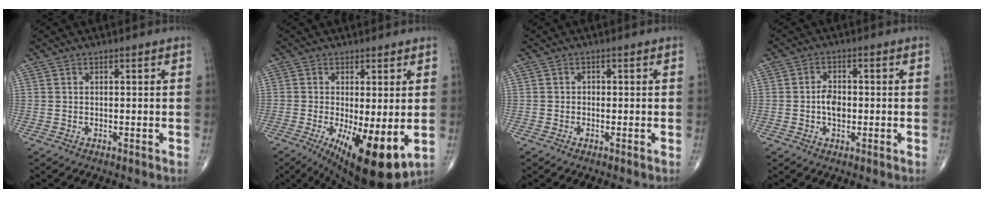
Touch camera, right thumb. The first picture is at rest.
{"total": 13.4, "force": [-3.0, 4.4, 12.3], "torque": [-0.188, -0.028, -0.032]}
{"total": 0.7, "force": [-0.2, 0.7, 0.2], "torque": [0.003, 0.004, -0.006]}
{"total": 3.7, "force": [-0.4, 2.4, 2.8], "torque": [-0.039, 0.003, -0.013]}